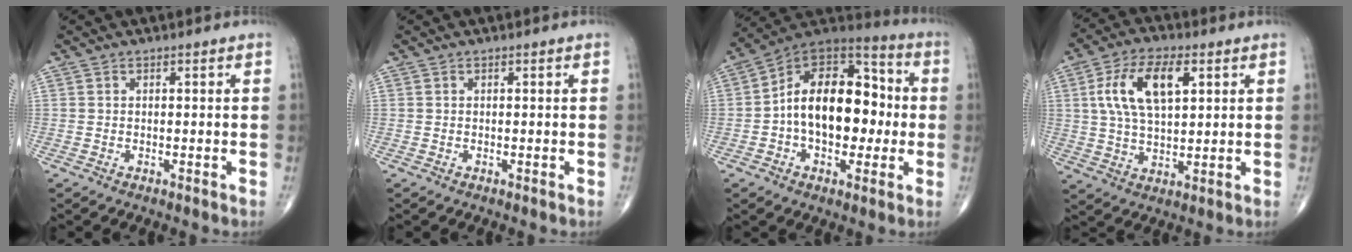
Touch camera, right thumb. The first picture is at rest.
{"total": 0.0}
{"total": 19.7, "force": [-0.9, 12.2, 15.5], "torque": [-0.210, 0.040, -0.023]}
{"total": 12.6, "force": [3.7, 6.1, 10.3], "torque": [-0.194, 0.002, 0.069]}